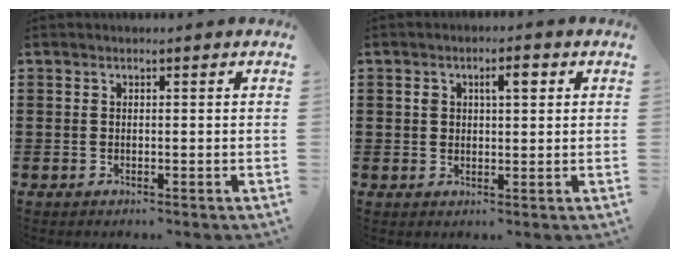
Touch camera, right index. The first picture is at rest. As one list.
[{"total": 3.3, "force": [1.1, 1.5, 2.8], "torque": [-0.041, 0.004, 0.013]}]